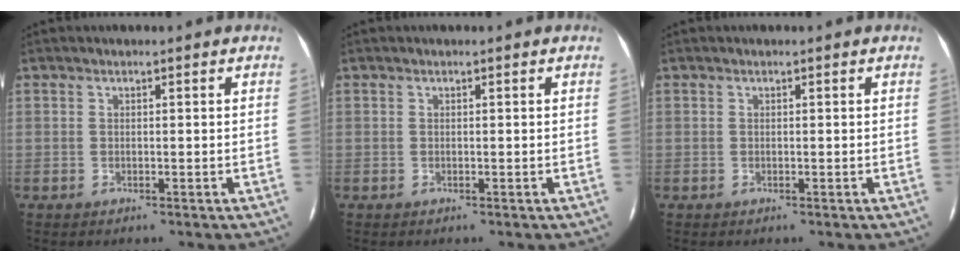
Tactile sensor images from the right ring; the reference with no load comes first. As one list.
[{"total": 0.0}, {"total": 0.0}]